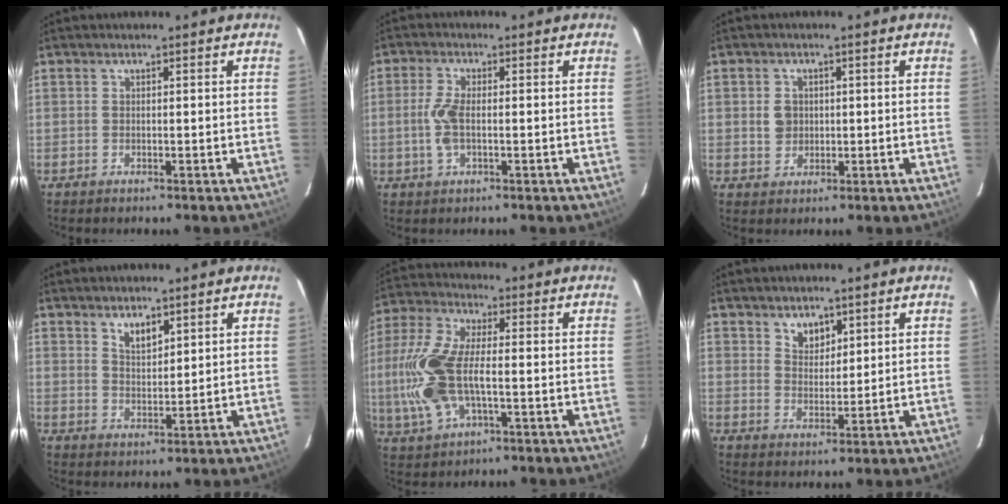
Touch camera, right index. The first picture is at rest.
{"total": 4.9, "force": [-0.7, 1.9, 4.4], "torque": [-0.097, 0.000, -0.013]}
{"total": 3.2, "force": [0.2, 3.0, 1.1], "torque": [-0.018, 0.007, 0.006]}
{"total": 3.9, "force": [2.6, 1.7, 2.3], "torque": [-0.038, -0.001, 0.048]}
{"total": 14.6, "force": [-2.1, 6.7, 12.8], "torque": [-0.294, 0.003, -0.043]}
{"total": 4.1, "force": [2.7, 2.6, 1.7], "torque": [-0.022, 0.001, 0.048]}